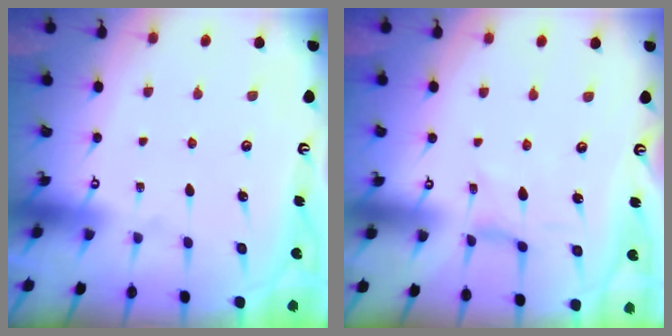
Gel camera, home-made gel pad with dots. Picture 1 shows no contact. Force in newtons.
{"total": 1.6, "press": 1.6, "slide": 0.1}